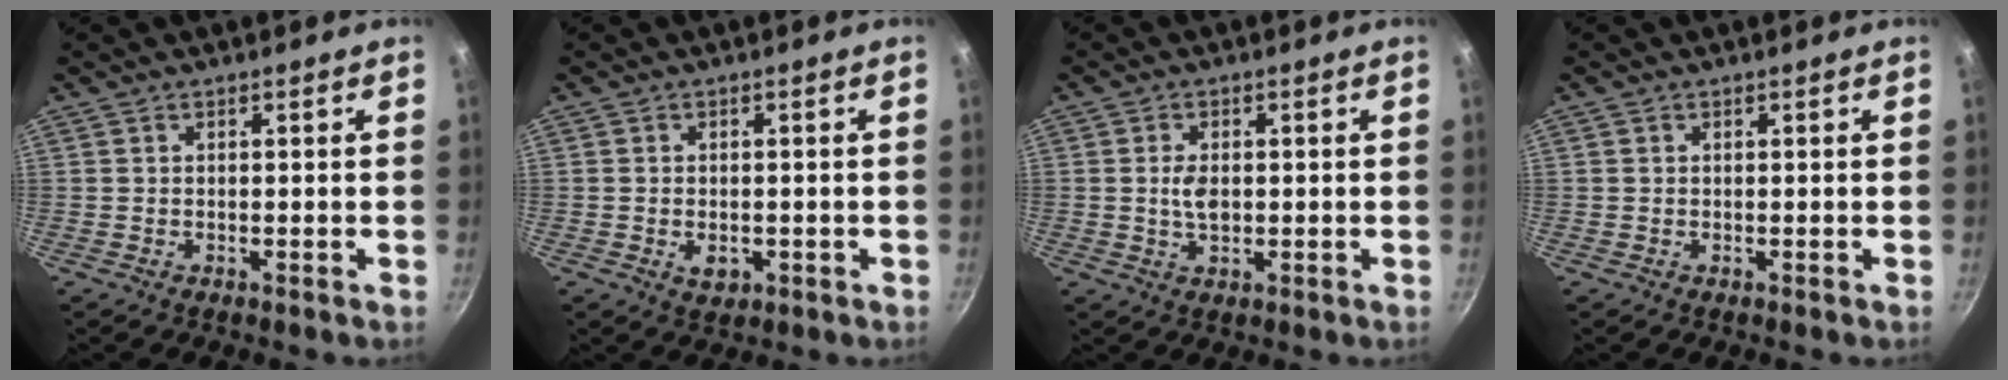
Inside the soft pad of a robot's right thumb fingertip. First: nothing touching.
{"total": 3.2, "force": [-0.8, 2.2, 2.2], "torque": [-0.028, 0.000, -0.007]}
{"total": 3.8, "force": [0.1, 2.3, 3.0], "torque": [-0.049, -0.002, 0.002]}
{"total": 0.0}